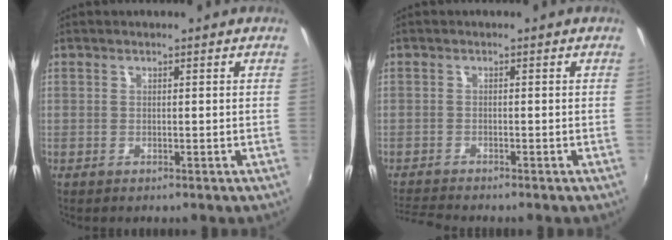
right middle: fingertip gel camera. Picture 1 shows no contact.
{"total": 4.4, "force": [-4.1, -0.1, 1.4], "torque": [-0.045, -0.020, -0.078]}